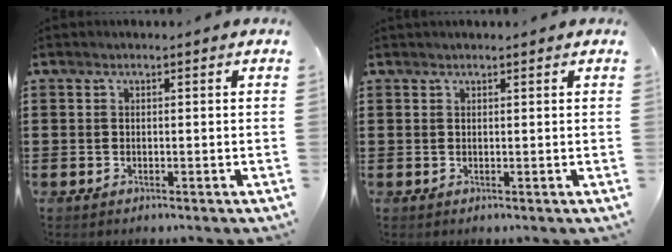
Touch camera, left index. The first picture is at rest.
{"total": 0.7, "force": [0.6, 0.0, 0.3], "torque": [-0.007, 0.000, 0.013]}